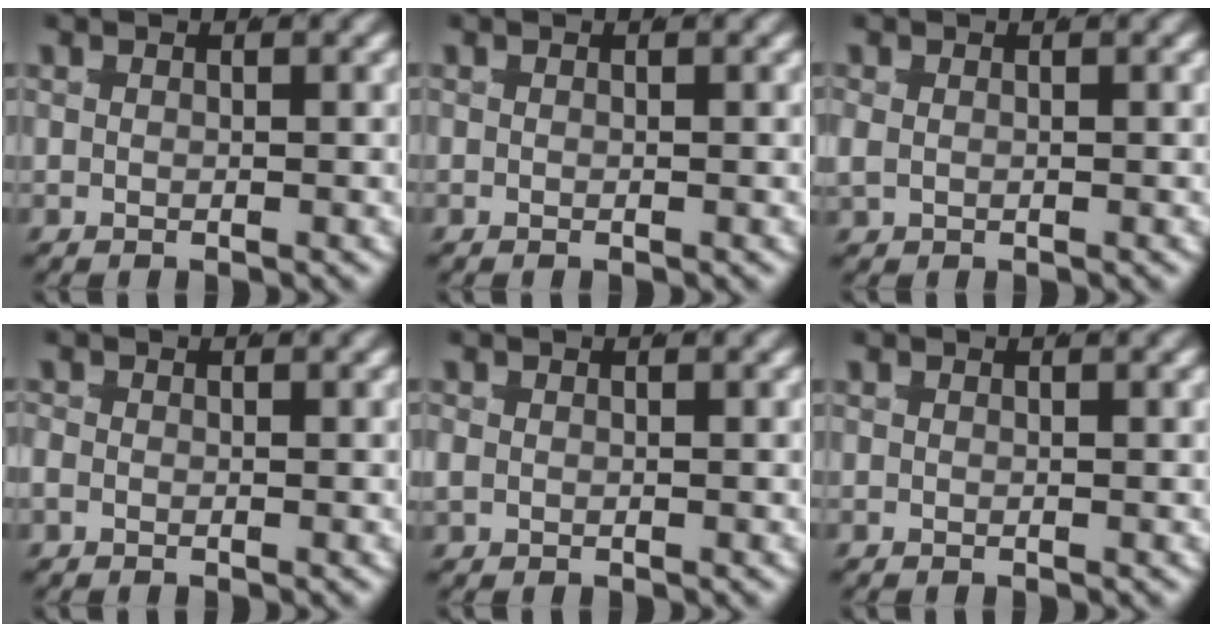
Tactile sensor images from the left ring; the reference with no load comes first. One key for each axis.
{"total": 0.0}
{"total": 0.9, "fx": -0.3, "fy": 0.8, "fz": 0.3, "tx": -0.020, "ty": -0.008, "tz": 0.000}
{"total": 0.8, "fx": -0.7, "fy": 0.2, "fz": -0.1, "tx": -0.010, "ty": -0.010, "tz": -0.009}
{"total": 0.6, "fx": -0.4, "fy": 0.5, "fz": 0.1, "tx": -0.013, "ty": -0.007, "tz": -0.002}
{"total": 0.0}